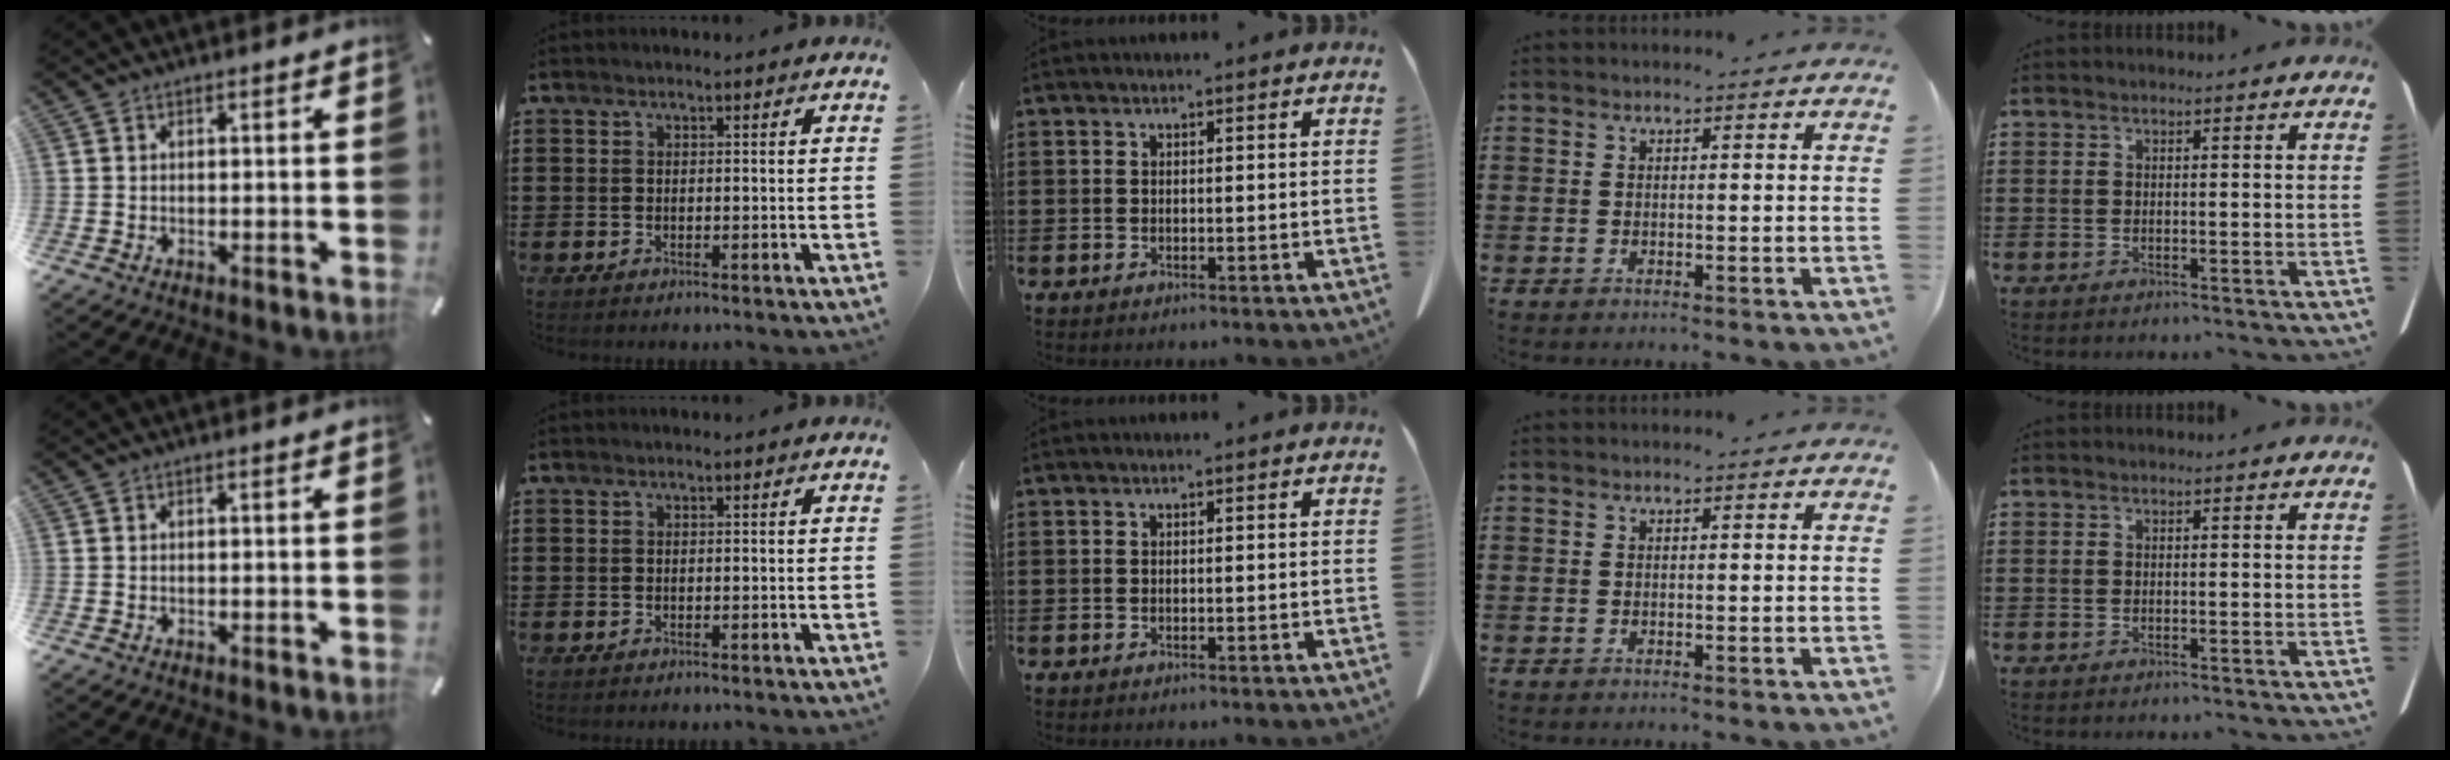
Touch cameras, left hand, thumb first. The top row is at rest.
{}